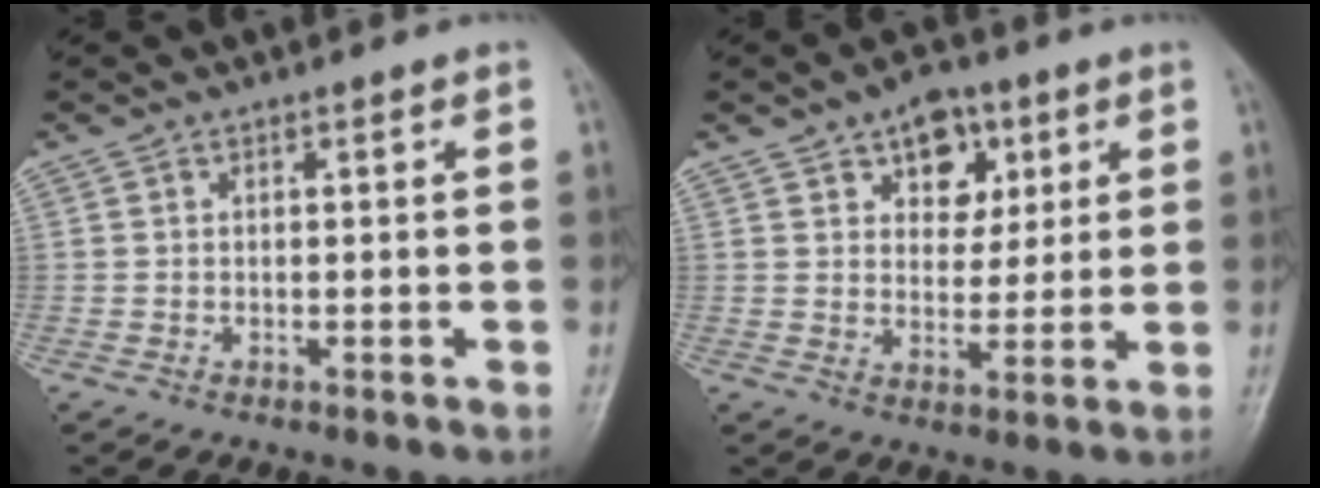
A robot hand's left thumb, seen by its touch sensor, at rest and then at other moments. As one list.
[{"total": 8.5, "force": [4.0, 5.7, 4.9], "torque": [-0.031, -0.013, 0.056]}]